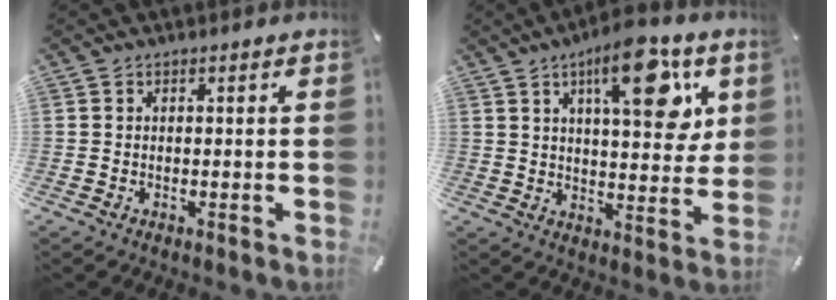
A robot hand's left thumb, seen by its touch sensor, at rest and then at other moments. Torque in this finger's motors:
{"motor_torque": [2.14, 2.87, 1.42, -1.35, 0.55]}